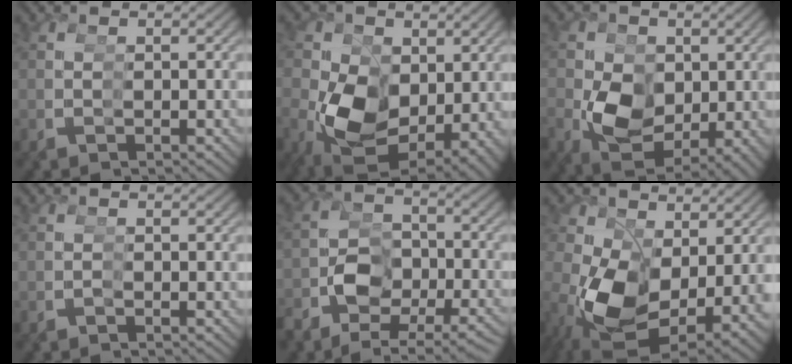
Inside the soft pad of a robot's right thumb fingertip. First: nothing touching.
{"total": 8.9, "force": [0.3, 7.1, 5.3], "torque": [-0.120, -0.031, 0.022]}
{"total": 6.2, "force": [0.3, 5.1, 3.4], "torque": [-0.083, -0.025, 0.020]}
{"total": 0.9, "force": [-0.7, 0.4, -0.3], "torque": [-0.009, -0.006, -0.012]}
{"total": 5.3, "force": [-1.9, 4.8, 1.1], "torque": [-0.029, 0.002, -0.039]}
{"total": 8.7, "force": [-0.2, 5.9, 6.4], "torque": [-0.128, -0.029, 0.013]}